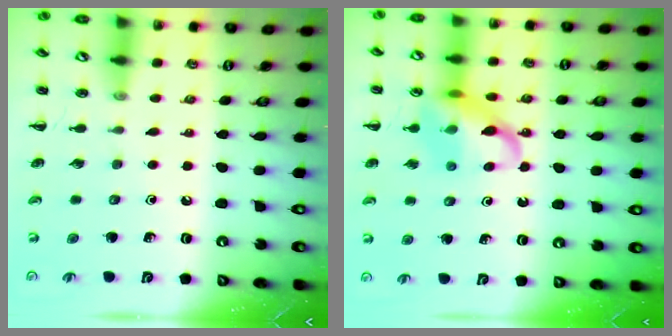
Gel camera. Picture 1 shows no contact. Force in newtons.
{"total": 13.5, "press": 13.4, "slide": 2.0}